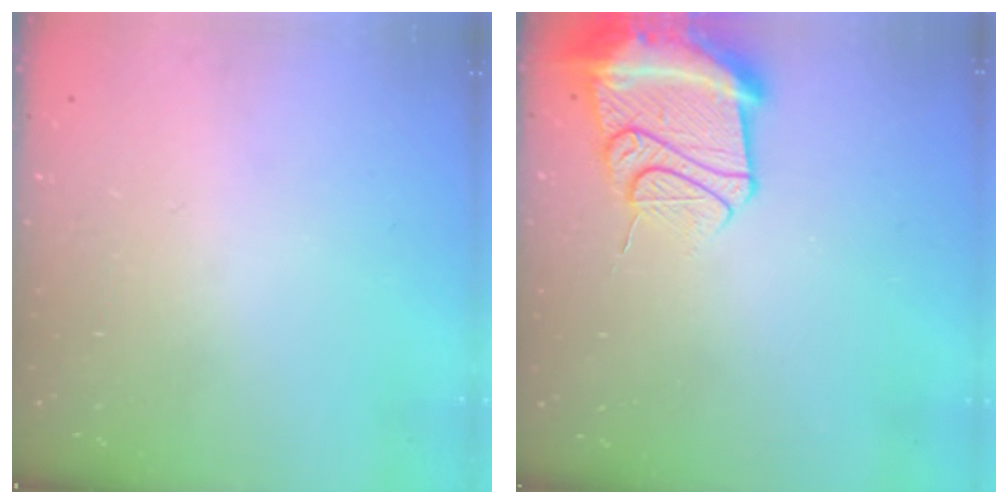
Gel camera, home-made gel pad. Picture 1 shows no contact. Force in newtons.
{"total": 15.3, "press": 15.2, "slide": 1.8}